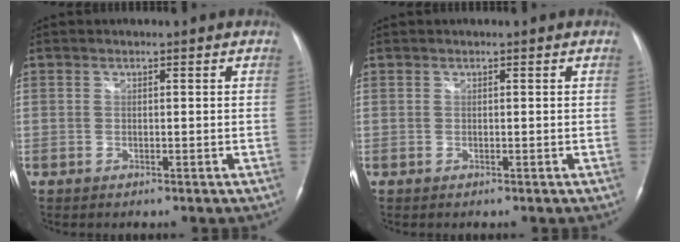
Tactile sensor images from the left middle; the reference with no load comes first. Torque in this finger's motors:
{"motor_torque": [0.37, -0.39, 0.11, 0.01]}